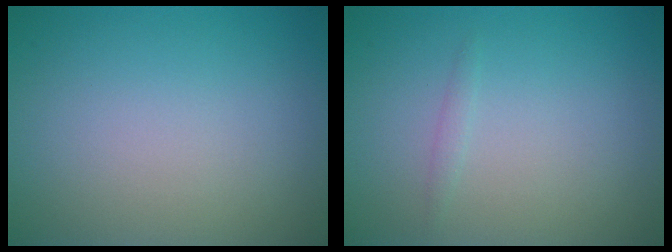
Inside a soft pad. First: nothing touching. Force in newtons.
{"total": 0.5, "press": 0.5, "slide": 0.0}